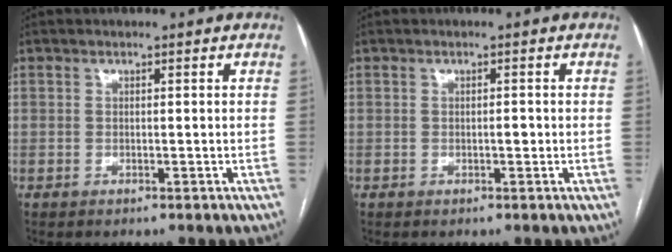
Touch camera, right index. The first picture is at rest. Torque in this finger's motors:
{"motor_torque": [0.18, 0.02, 0.13, 0.03]}